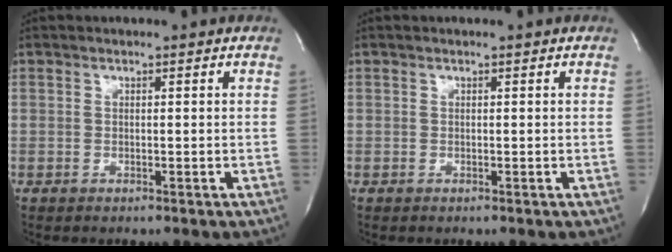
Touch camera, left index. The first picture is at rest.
{"total": 0.0}